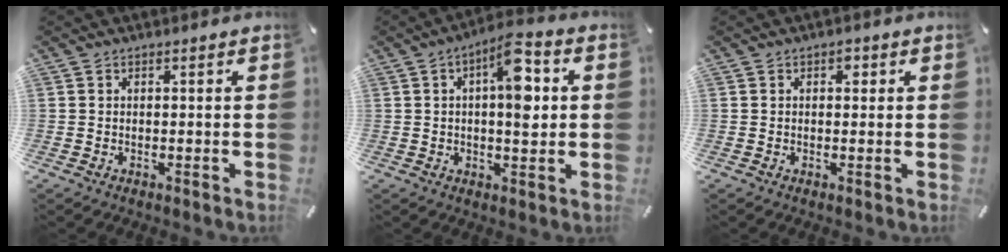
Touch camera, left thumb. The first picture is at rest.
{"total": 10.6, "force": [2.0, 4.5, 9.4], "torque": [-0.134, -0.001, 0.030]}
{"total": 1.5, "force": [0.4, 1.2, 0.8], "torque": [-0.010, 0.004, 0.005]}